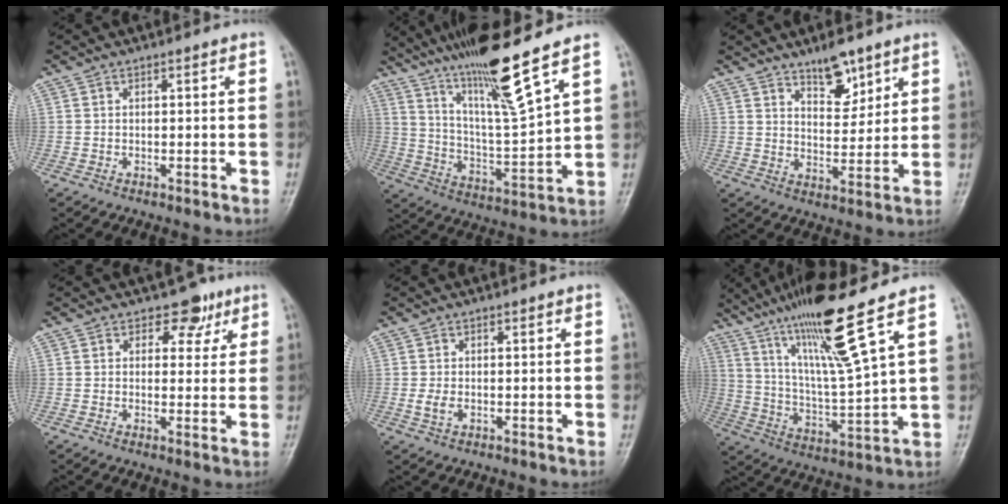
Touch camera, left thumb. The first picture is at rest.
{"total": 16.1, "force": [11.3, 0.4, 11.5], "torque": [-0.195, -0.065, 0.204]}
{"total": 7.5, "force": [5.2, 3.1, 4.3], "torque": [-0.043, -0.040, 0.087]}
{"total": 4.9, "force": [2.8, 3.5, 1.9], "torque": [0.010, -0.009, 0.035]}
{"total": 2.2, "force": [-0.3, 1.4, 1.7], "torque": [-0.034, -0.003, -0.009]}
{"total": 16.1, "force": [10.4, -0.1, 12.4], "torque": [-0.217, -0.056, 0.191]}